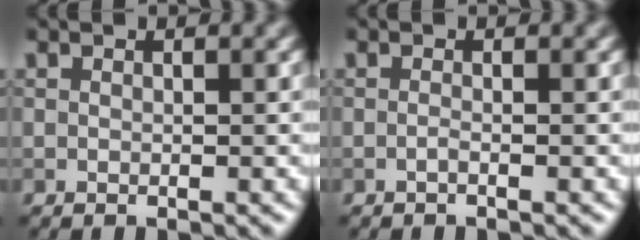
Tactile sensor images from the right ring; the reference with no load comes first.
{"total": 0.7, "force": [-0.5, 0.1, 0.5], "torque": [-0.012, -0.003, -0.013]}